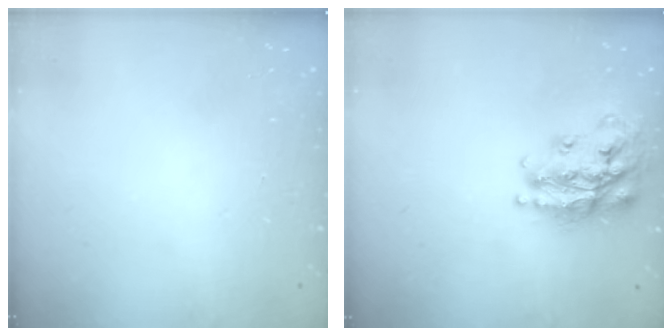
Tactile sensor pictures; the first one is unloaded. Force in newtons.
{"total": 18.0, "press": 17.9, "slide": 1.6}